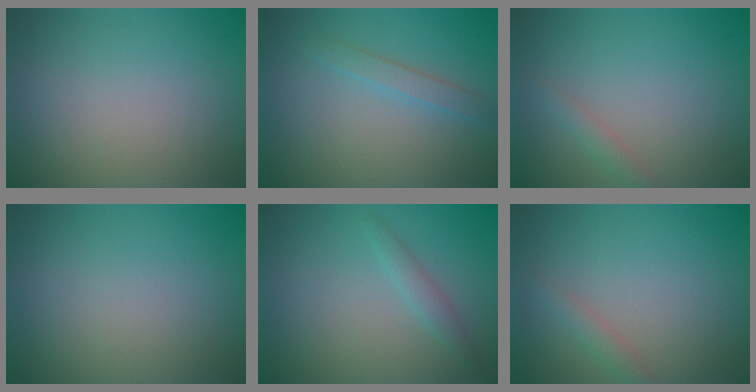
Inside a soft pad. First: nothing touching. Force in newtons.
{"total": 1.5, "press": 1.5, "slide": 0.1}
{"total": 1.2, "press": 1.2, "slide": 0.1}
{"total": 0.0}
{"total": 1.4, "press": 1.4, "slide": 0.0}
{"total": 1.3, "press": 1.3, "slide": 0.1}